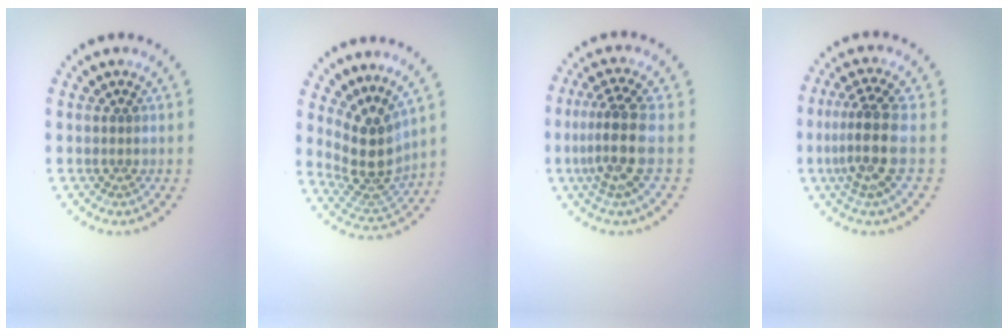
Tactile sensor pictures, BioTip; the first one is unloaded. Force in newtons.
{"total": 4.3, "press": 3.2, "slide": 2.8}
{"total": 4.1, "press": 3.2, "slide": 2.5}
{"total": 4.1, "press": 3.2, "slide": 2.5}